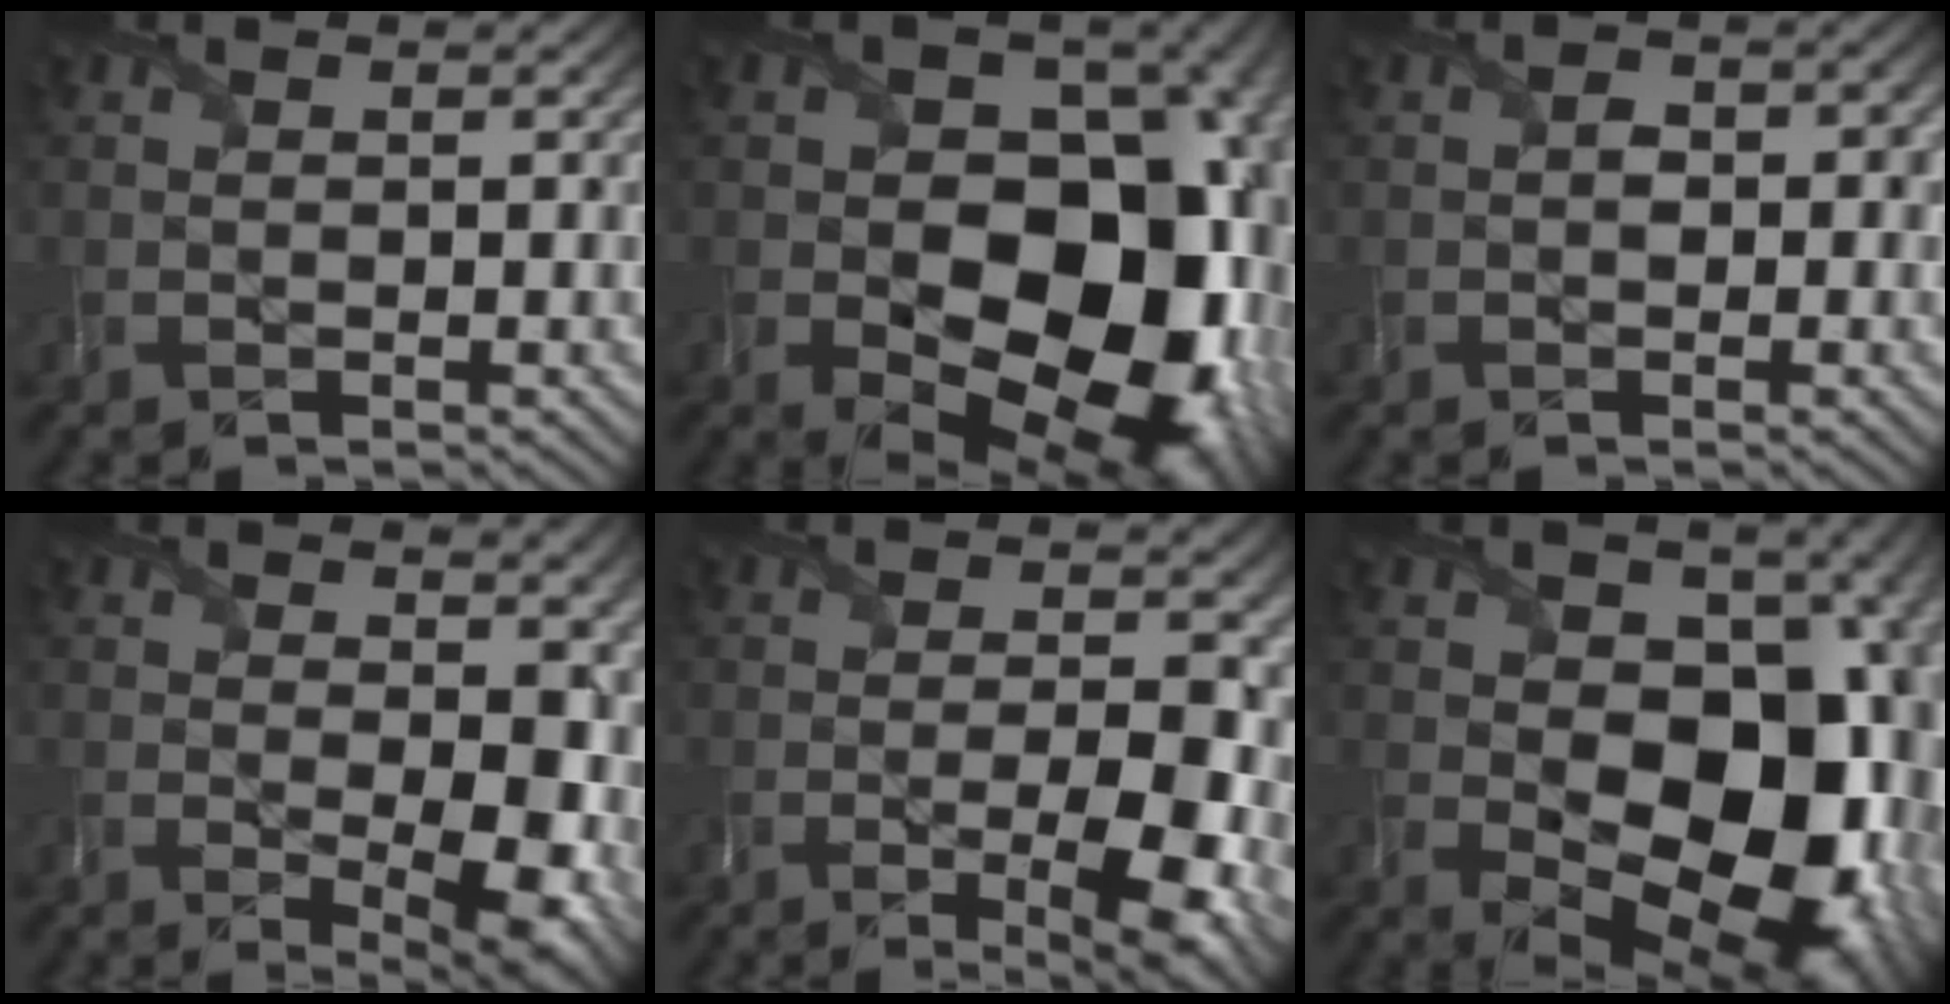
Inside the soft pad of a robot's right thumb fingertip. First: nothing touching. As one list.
[{"total": 20.2, "force": [-1.7, 14.3, 14.1], "torque": [-0.153, -0.043, -0.013]}, {"total": 1.8, "force": [-0.3, 1.3, 1.2], "torque": [-0.022, -0.003, -0.009]}, {"total": 11.8, "force": [0.0, 6.7, 9.7], "torque": [-0.140, -0.029, 0.020]}, {"total": 9.6, "force": [-2.9, 3.8, 8.3], "torque": [-0.100, -0.006, -0.042]}, {"total": 18.2, "force": [-0.8, 12.8, 13.0], "torque": [-0.143, -0.040, 0.016]}]